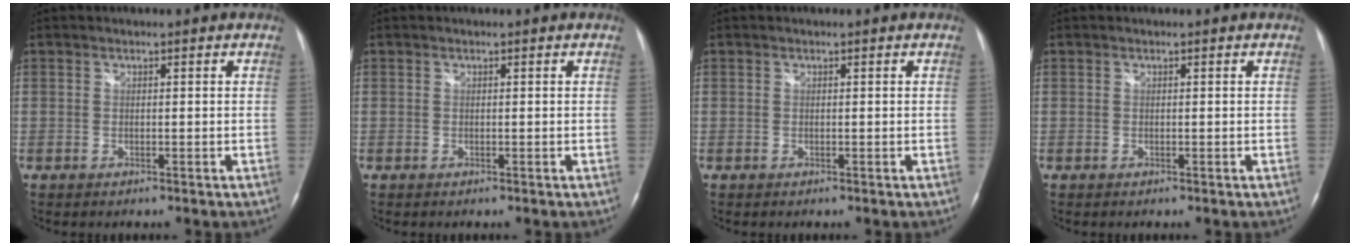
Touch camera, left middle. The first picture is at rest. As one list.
[{"total": 0.0}, {"total": 0.0}, {"total": 0.0}]